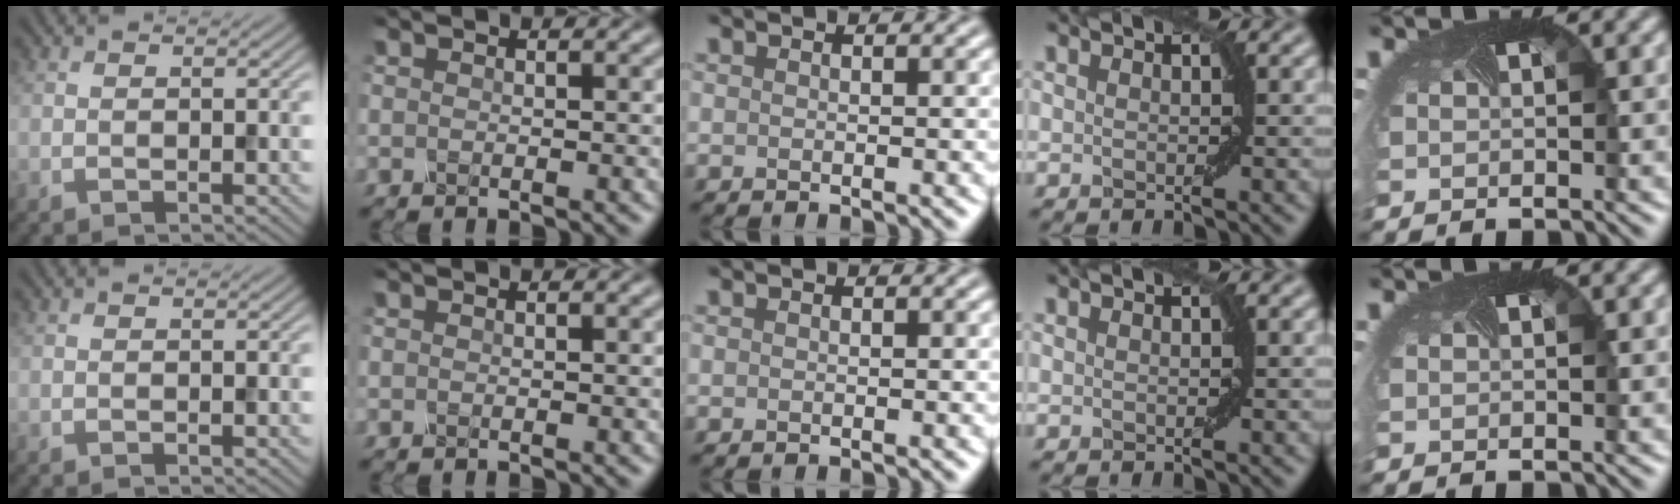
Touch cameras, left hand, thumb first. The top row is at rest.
{}